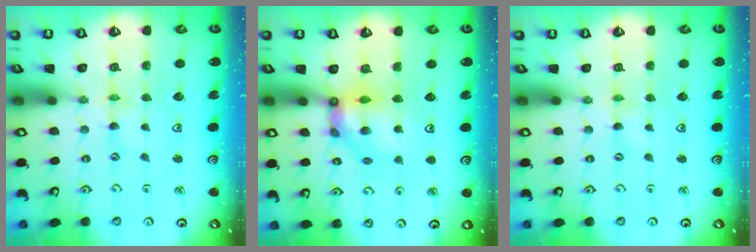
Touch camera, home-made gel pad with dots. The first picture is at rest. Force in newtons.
{"total": 9.7, "press": 9.4, "slide": 2.5}
{"total": 0.7, "press": 0.7, "slide": 0.1}